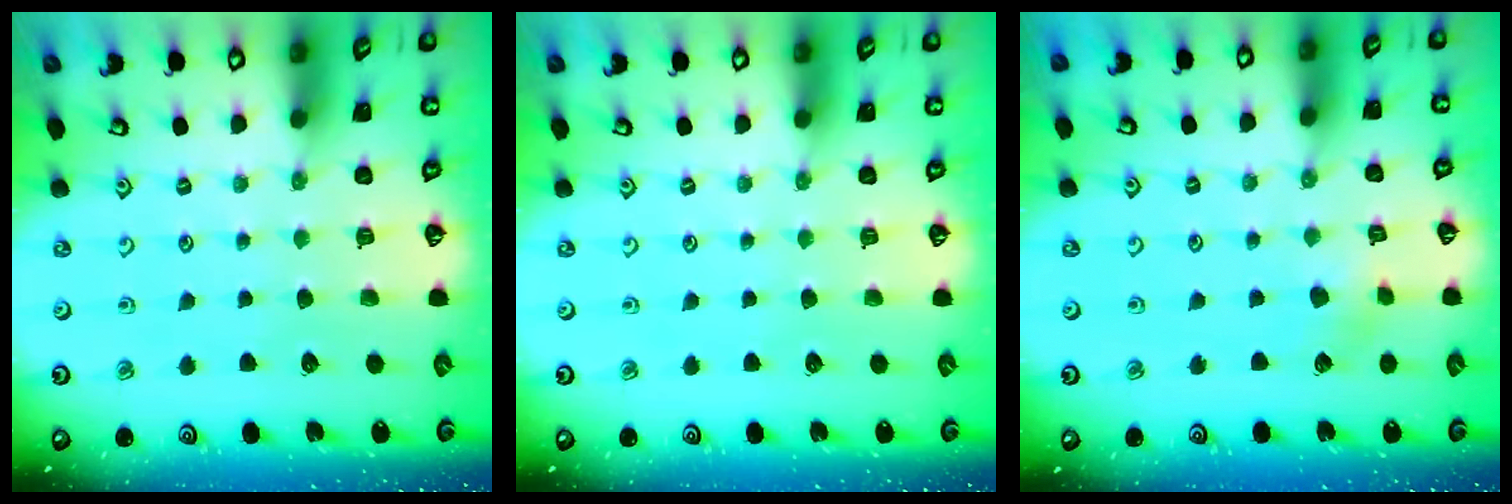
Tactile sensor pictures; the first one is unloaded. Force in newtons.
{"total": 0.0}
{"total": 3.6, "press": 3.5, "slide": 0.5}